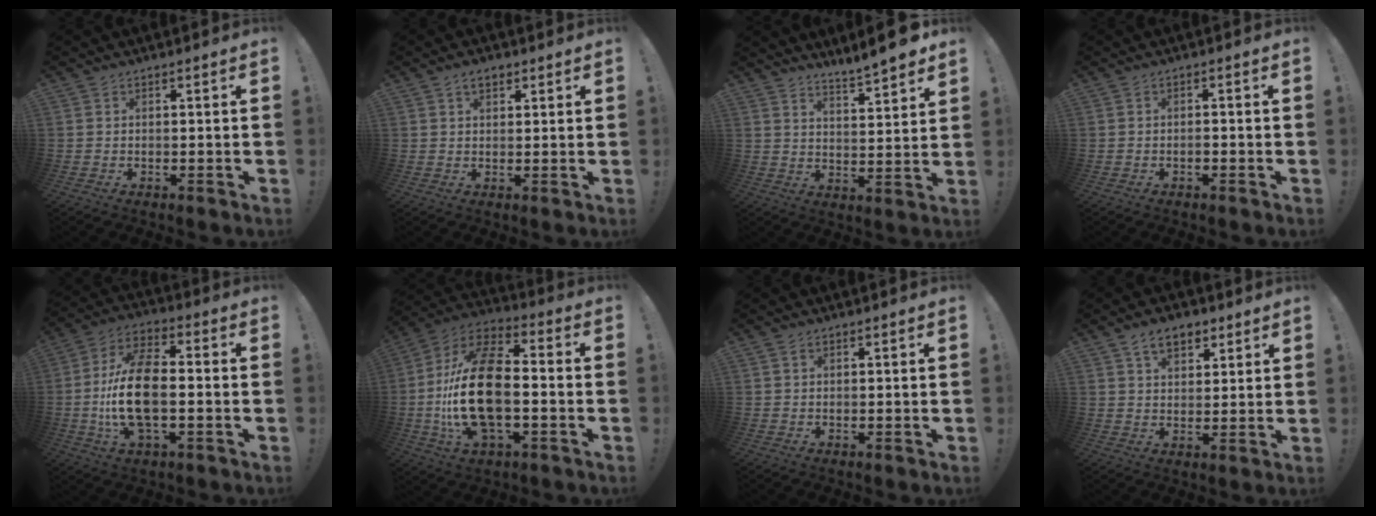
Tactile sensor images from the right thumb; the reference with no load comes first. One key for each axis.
{"total": 3.1, "fx": 1.7, "fy": 1.8, "fz": 1.8, "tx": -0.031, "ty": 0.000, "tz": 0.030}
{"total": 7.9, "fx": 7.0, "fy": 0.5, "fz": 3.8, "tx": -0.052, "ty": -0.059, "tz": 0.119}
{"total": 1.0, "fx": -0.7, "fy": 0.4, "fz": 0.5, "tx": -0.015, "ty": 0.004, "tz": -0.012}
{"total": 16.2, "fx": -2.0, "fy": 7.9, "fz": 14.0, "tx": -0.287, "ty": 0.005, "tz": -0.035}
{"total": 22.7, "fx": -2.5, "fy": 11.4, "fz": 19.5, "tx": -0.391, "ty": 0.016, "tz": -0.040}
{"total": 0.9, "fx": 0.5, "fy": 0.6, "fz": 0.4, "tx": -0.006, "ty": 0.000, "tz": 0.009}
{"total": 7.7, "fx": 4.5, "fy": 4.8, "fz": 4.1, "tx": -0.061, "ty": -0.008, "tz": 0.082}